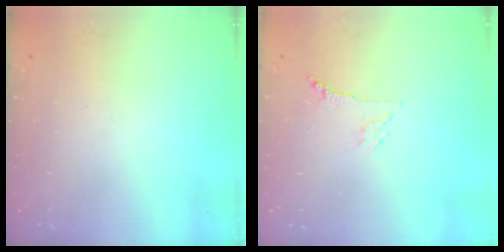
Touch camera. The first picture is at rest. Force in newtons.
{"total": 2.8, "press": 2.7, "slide": 0.6}